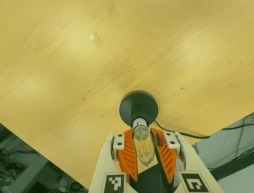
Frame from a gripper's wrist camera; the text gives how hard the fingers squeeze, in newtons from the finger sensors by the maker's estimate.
{"total": 23.9, "left": 23.3, "right": 24.5}